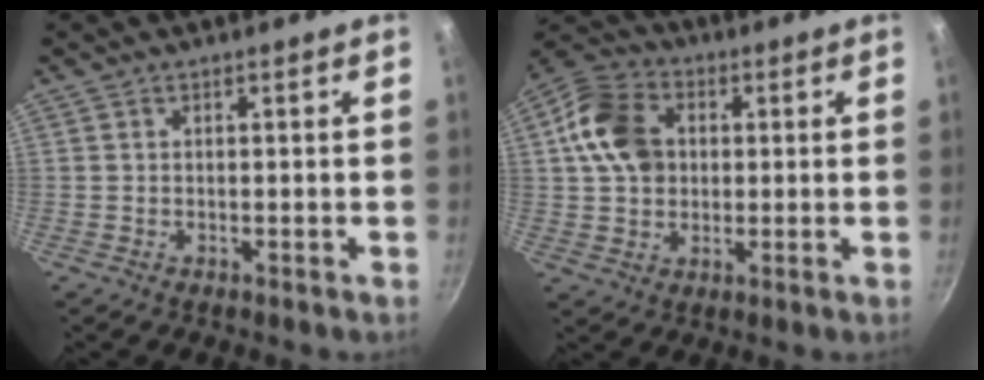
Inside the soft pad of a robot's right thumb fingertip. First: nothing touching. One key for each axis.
{"total": 12.4, "fx": 1.9, "fy": 9.6, "fz": 7.7, "tx": -0.120, "ty": 0.009, "tz": 0.020}